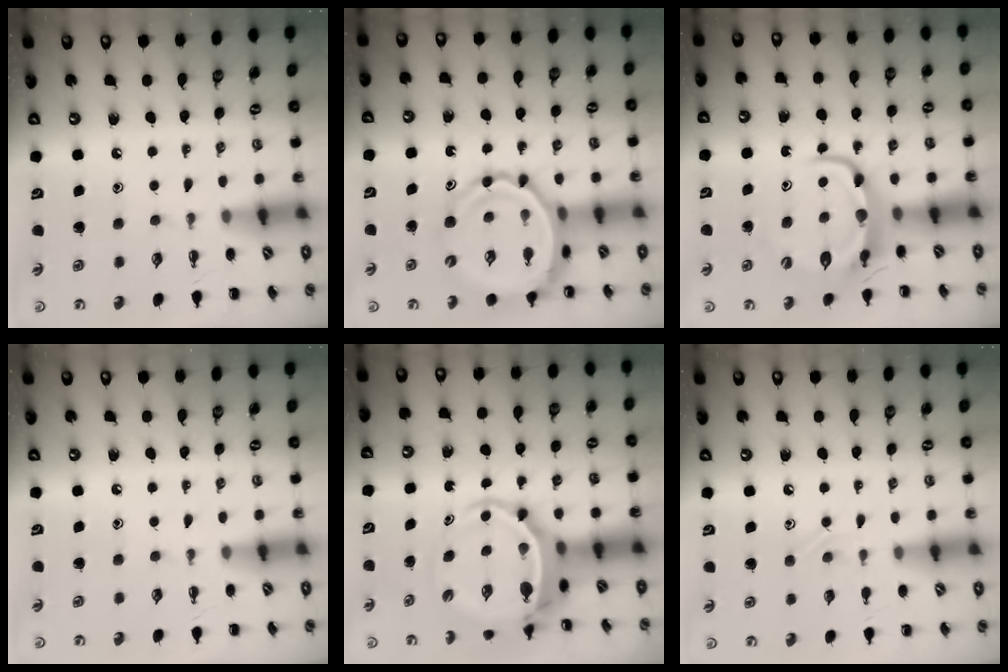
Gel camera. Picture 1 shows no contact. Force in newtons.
{"total": 10.7, "press": 10.1, "slide": 3.4}
{"total": 7.7, "press": 7.6, "slide": 1.2}
{"total": 0.0}
{"total": 5.7, "press": 5.5, "slide": 1.3}
{"total": 4.9, "press": 4.8, "slide": 0.9}